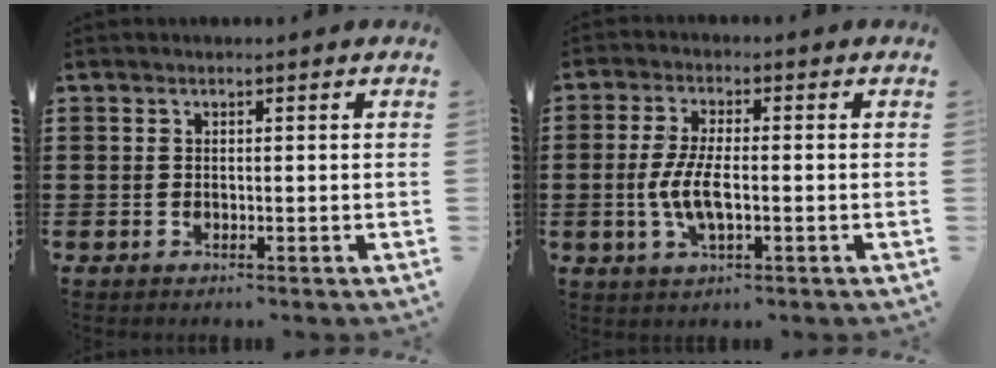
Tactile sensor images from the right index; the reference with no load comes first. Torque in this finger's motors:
{"motor_torque": [1.77, 0.38, 0.75, 0.20]}